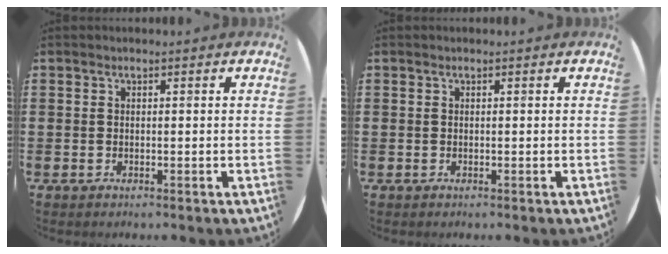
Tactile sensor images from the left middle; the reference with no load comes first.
{"total": 0.0}